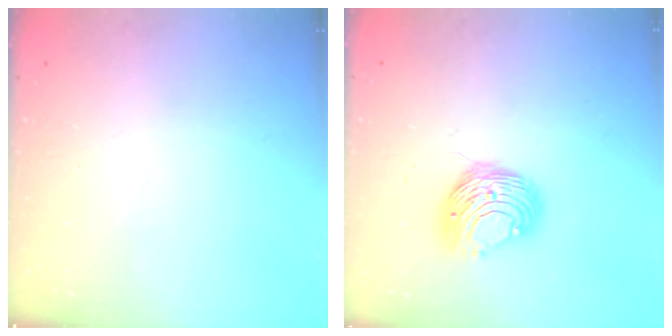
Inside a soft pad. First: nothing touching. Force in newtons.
{"total": 10.1, "press": 10.1, "slide": 0.7}